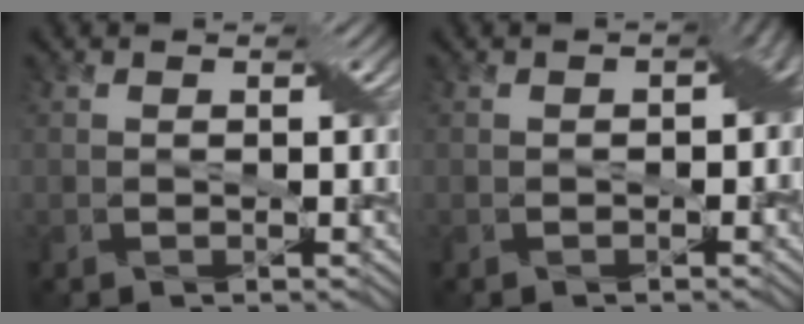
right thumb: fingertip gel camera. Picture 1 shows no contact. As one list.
[{"total": 2.7, "force": [-0.4, 1.8, 1.9], "torque": [-0.023, -0.005, -0.008]}]